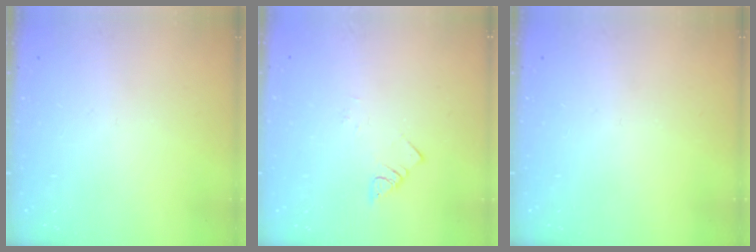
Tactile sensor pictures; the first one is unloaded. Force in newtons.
{"total": 1.5, "press": 1.5, "slide": 0.3}
{"total": 0.0}